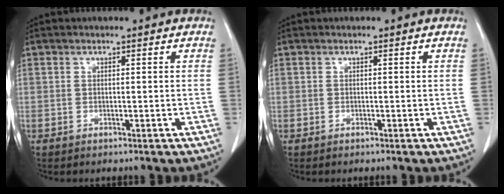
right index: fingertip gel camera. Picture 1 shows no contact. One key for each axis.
{"total": 0.0}